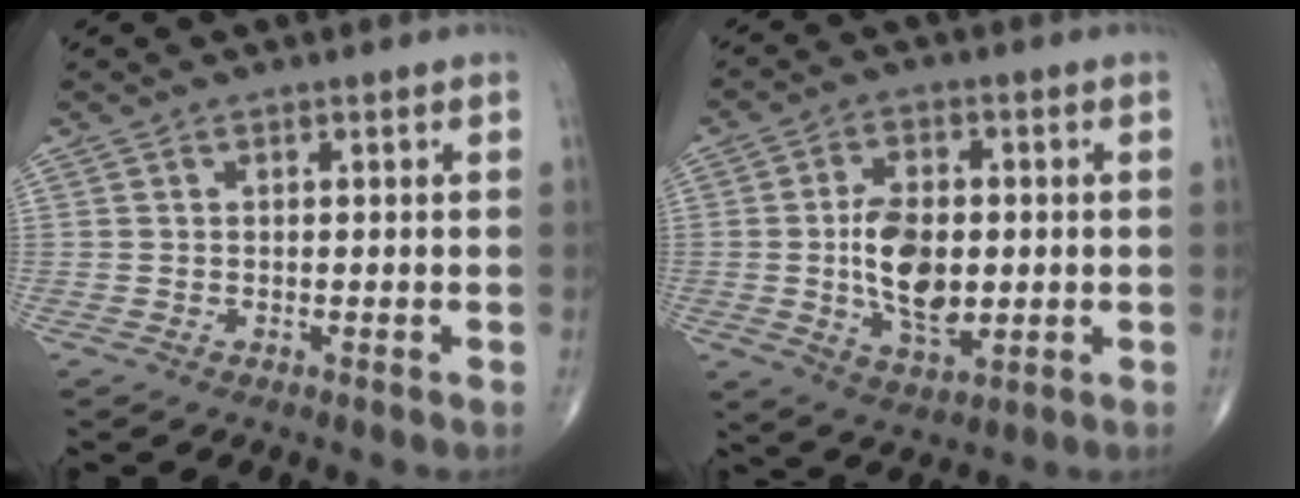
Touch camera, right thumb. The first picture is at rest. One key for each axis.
{"total": 11.8, "fx": -0.4, "fy": 6.6, "fz": 9.8, "tx": -0.155, "ty": -0.006, "tz": 0.000}